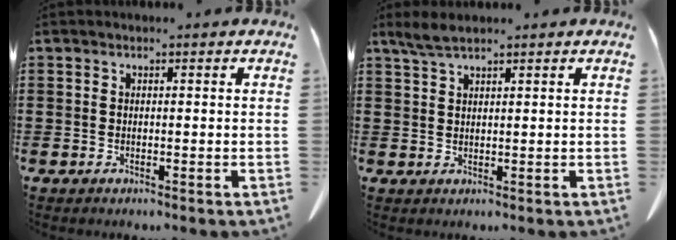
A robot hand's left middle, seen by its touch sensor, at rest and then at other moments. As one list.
[{"total": 2.6, "force": [1.9, 0.4, 1.6], "torque": [-0.036, 0.001, 0.036]}]